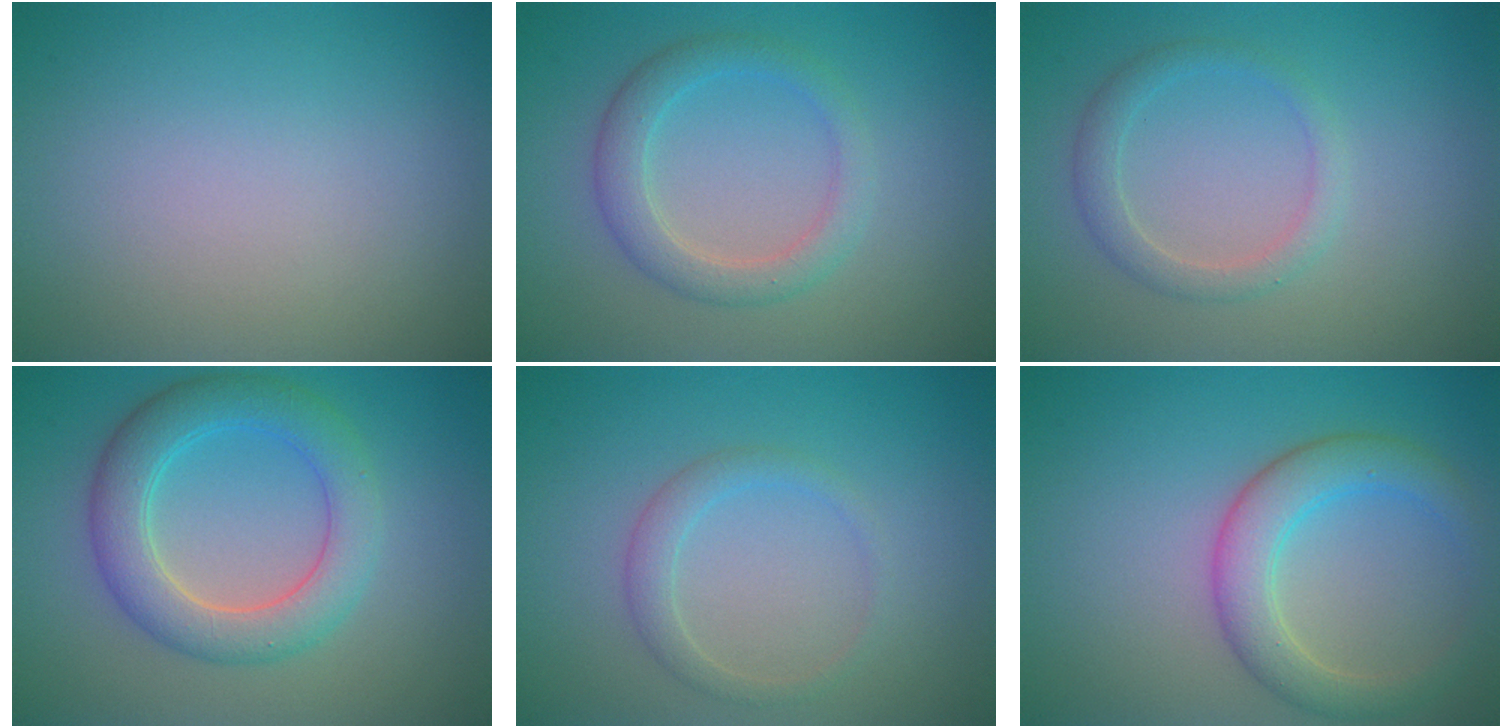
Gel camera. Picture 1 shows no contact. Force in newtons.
{"total": 3.0, "press": 3.0, "slide": 0.1}
{"total": 2.1, "press": 2.1, "slide": 0.2}
{"total": 5.4, "press": 5.4, "slide": 0.2}
{"total": 1.8, "press": 1.8, "slide": 0.0}
{"total": 4.3, "press": 4.3, "slide": 0.2}